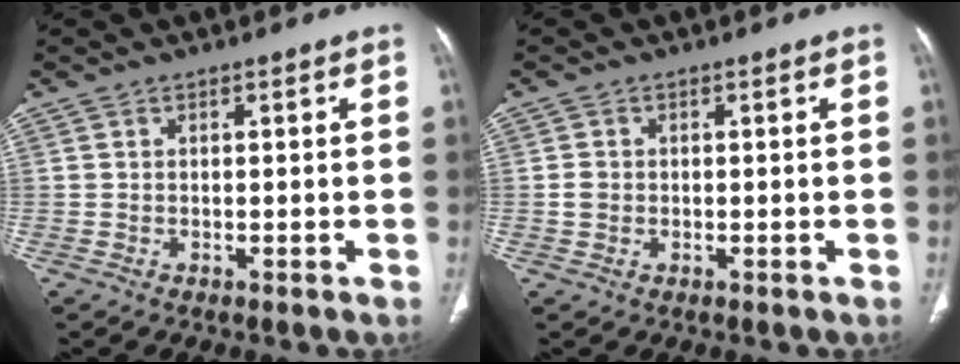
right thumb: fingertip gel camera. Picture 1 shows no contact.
{"total": 1.7, "force": [-0.1, 1.5, 0.9], "torque": [-0.014, 0.002, -0.002]}